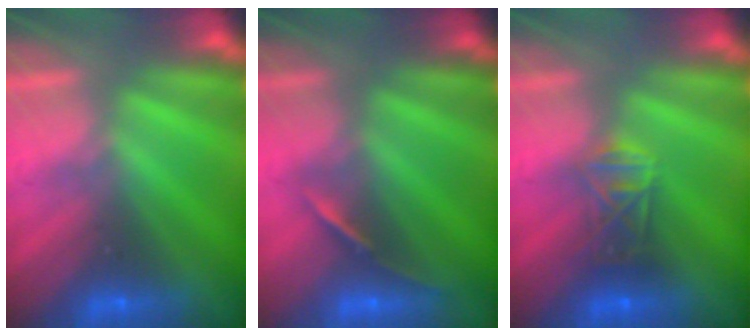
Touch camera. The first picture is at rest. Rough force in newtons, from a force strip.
{"total": 1.7}
{"total": 2.6}